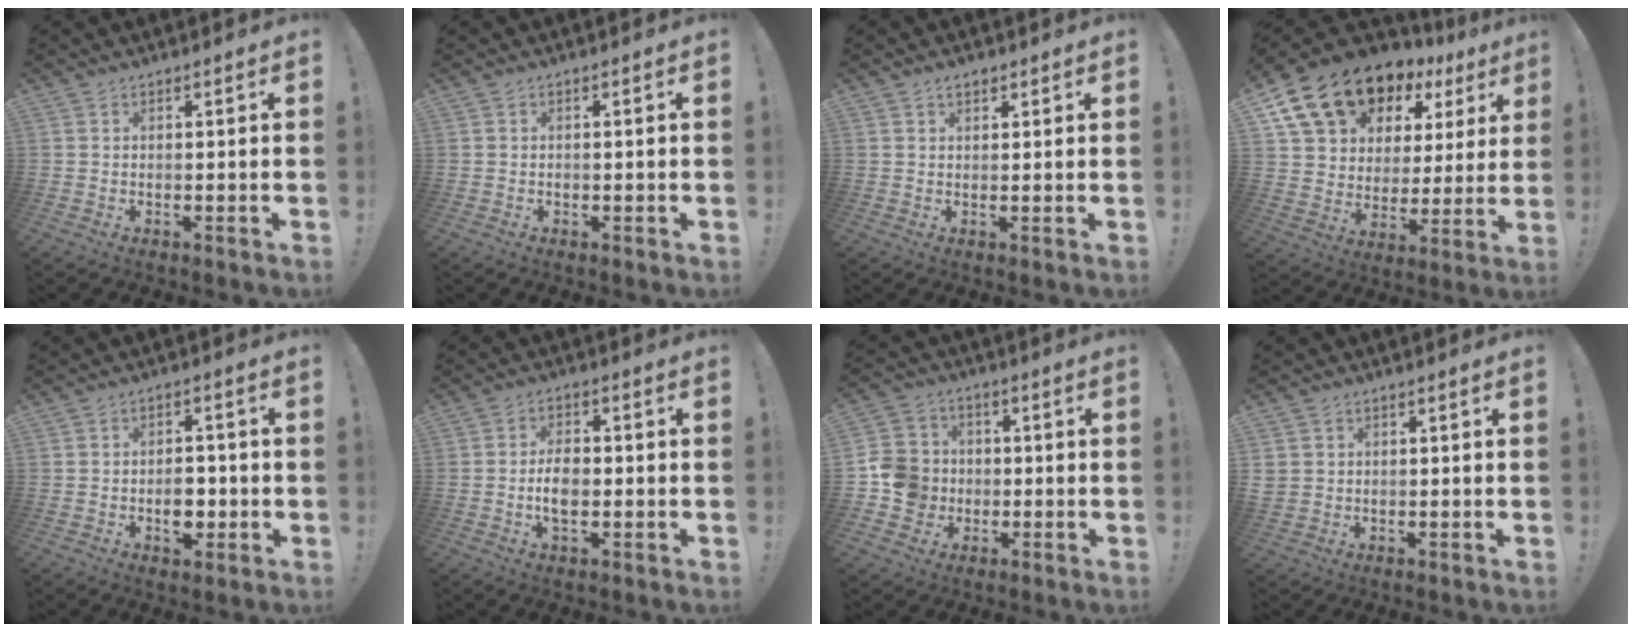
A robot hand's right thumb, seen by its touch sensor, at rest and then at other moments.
{"total": 0.6, "force": [-0.5, 0.2, 0.4], "torque": [-0.008, 0.003, -0.009]}
{"total": 2.0, "force": [1.4, 1.1, 1.0], "torque": [-0.006, -0.006, 0.023]}
{"total": 17.6, "force": [12.7, 9.9, 7.2], "torque": [-0.126, -0.085, 0.244]}
{"total": 6.8, "force": [-2.0, 4.7, 4.5], "torque": [-0.059, 0.011, -0.034]}
{"total": 6.1, "force": [-1.2, 3.4, 4.9], "torque": [-0.085, 0.003, -0.027]}
{"total": 10.7, "force": [-2.0, 9.9, 3.5], "torque": [-0.061, 0.020, -0.030]}
{"total": 2.4, "force": [0.4, 2.2, 0.9], "torque": [-0.010, 0.002, 0.010]}